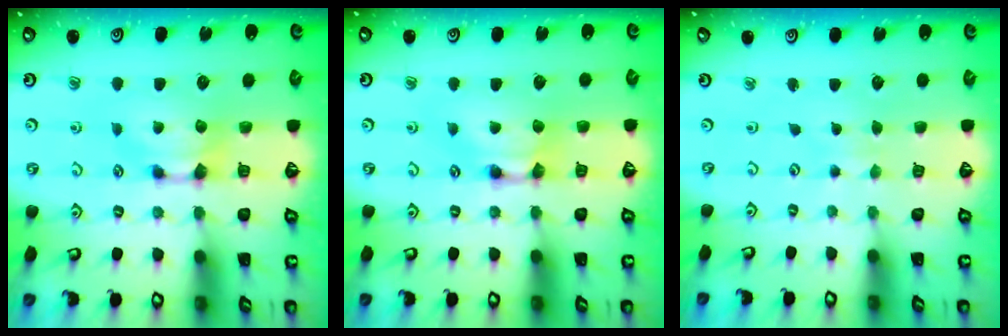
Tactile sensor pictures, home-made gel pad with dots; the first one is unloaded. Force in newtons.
{"total": 1.9, "press": 1.9, "slide": 0.1}
{"total": 4.3, "press": 4.3, "slide": 0.0}